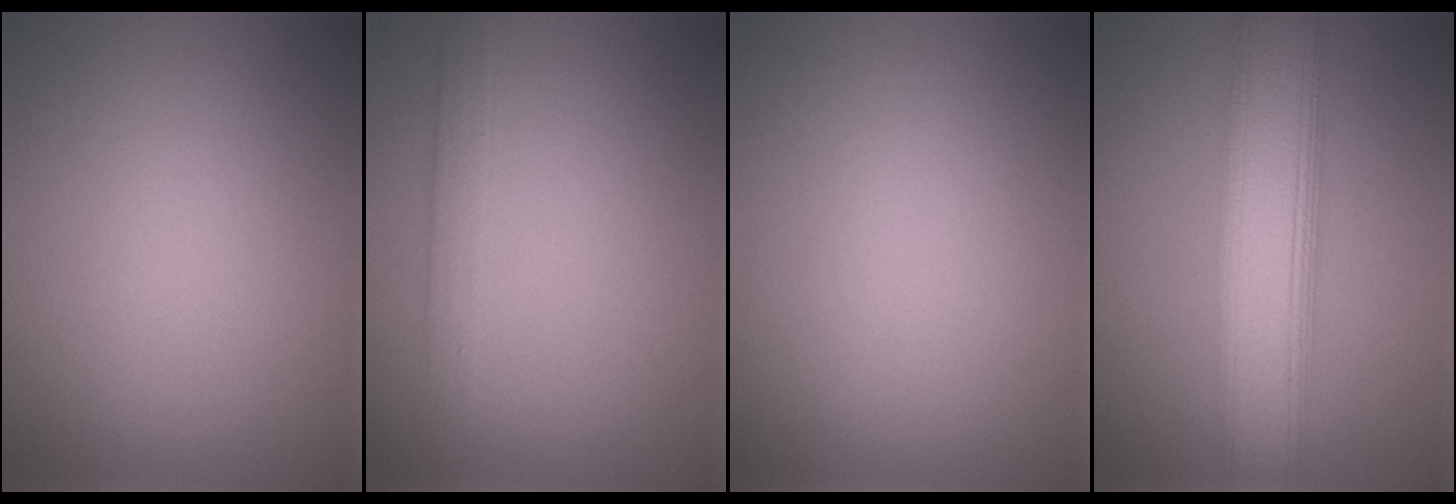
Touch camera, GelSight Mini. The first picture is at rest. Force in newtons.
{"total": 1.9, "press": 1.9, "slide": 0.1}
{"total": 0.0}
{"total": 8.8, "press": 8.8, "slide": 0.2}